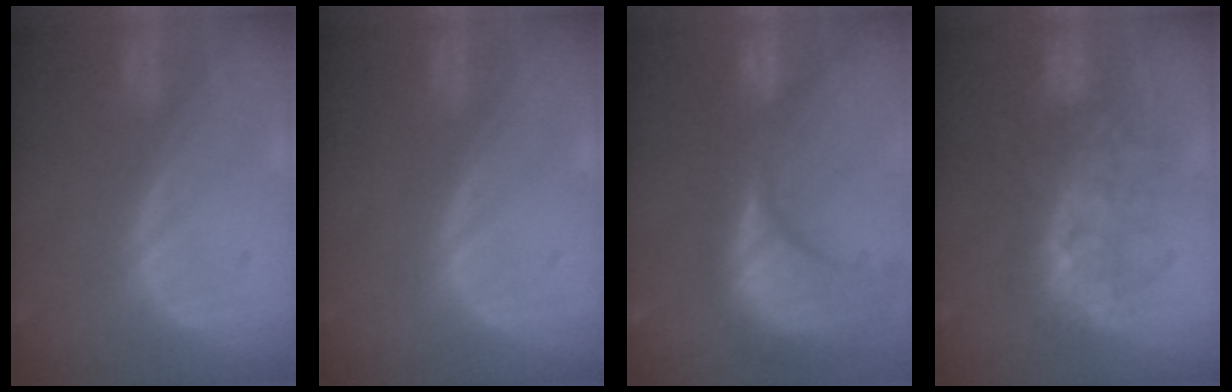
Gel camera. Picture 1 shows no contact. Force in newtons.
{"total": 0.0}
{"total": 15.4, "press": 12.1, "slide": 9.6}
{"total": 8.0, "press": 7.8, "slide": 1.5}